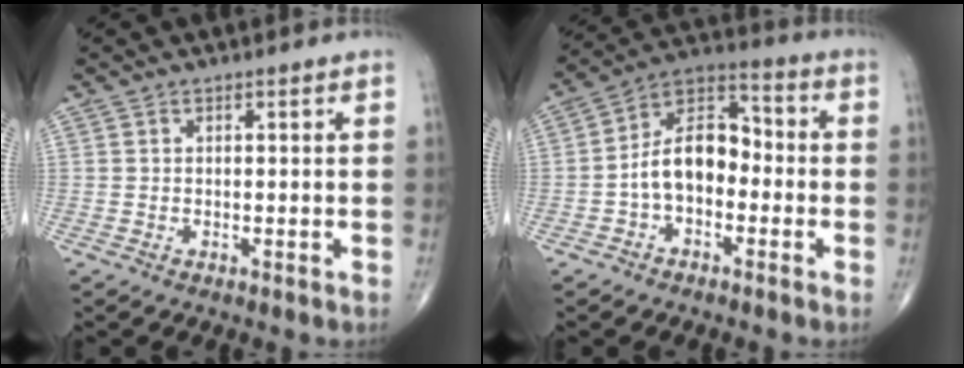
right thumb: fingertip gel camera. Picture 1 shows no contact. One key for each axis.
{"total": 11.6, "fx": -2.1, "fy": 7.4, "fz": 8.7, "tx": -0.129, "ty": 0.046, "tz": -0.051}